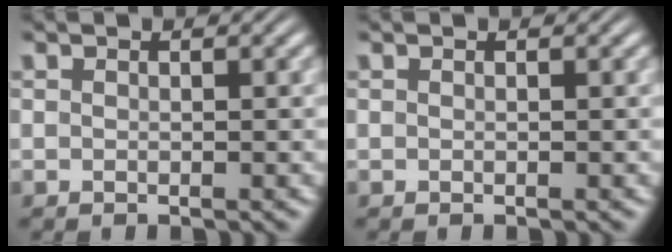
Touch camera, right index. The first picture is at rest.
{"total": 0.0}